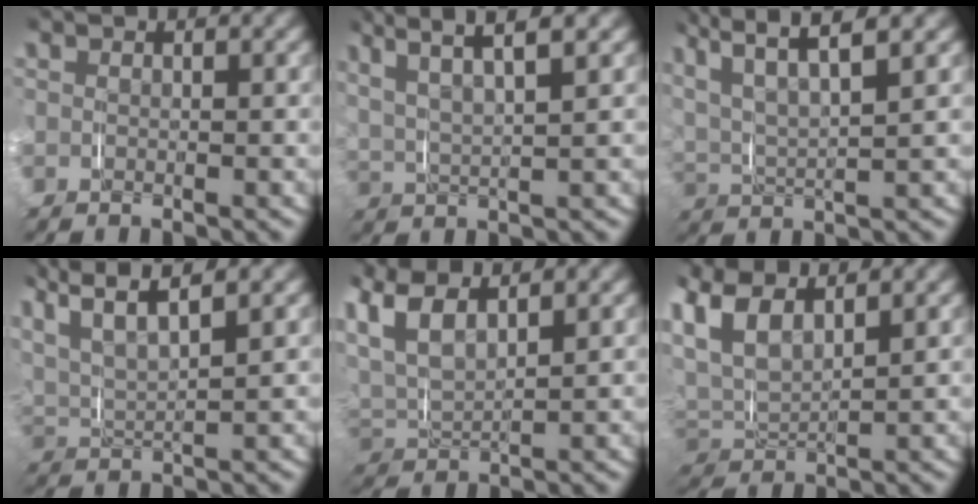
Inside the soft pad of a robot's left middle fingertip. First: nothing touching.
{"total": 6.7, "force": [4.4, 2.5, 4.3], "torque": [-0.089, 0.022, 0.065]}
{"total": 6.5, "force": [3.7, 2.9, 4.5], "torque": [-0.108, 0.005, 0.060]}
{"total": 7.3, "force": [3.9, 3.7, 4.9], "torque": [-0.124, 0.003, 0.064]}
{"total": 6.9, "force": [2.5, 4.8, 4.3], "torque": [-0.141, -0.010, 0.044]}
{"total": 7.4, "force": [2.2, 5.5, 4.5], "torque": [-0.148, -0.014, 0.040]}